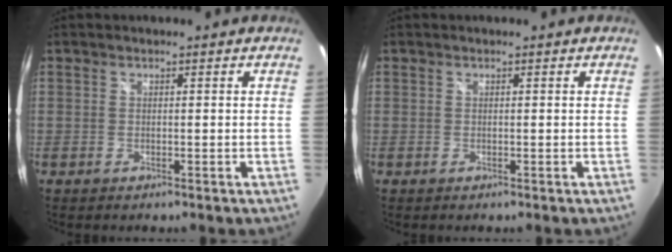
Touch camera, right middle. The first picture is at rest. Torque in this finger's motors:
{"motor_torque": [-0.23, 0.15, -0.03, -0.01]}